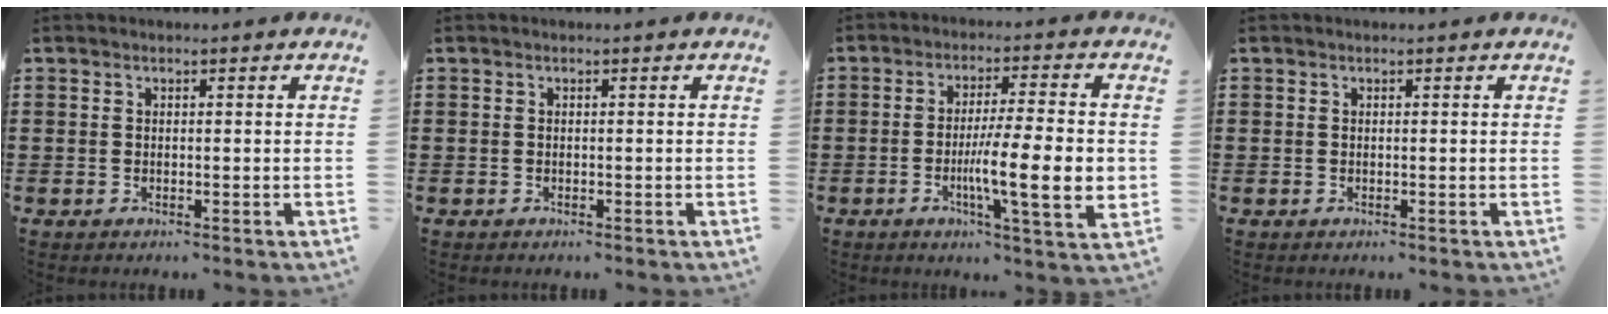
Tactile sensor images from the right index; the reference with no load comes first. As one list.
[{"total": 0.0}, {"total": 12.1, "force": [-1.9, 1.7, 11.8], "torque": [-0.201, -0.016, -0.038]}, {"total": 0.0}]